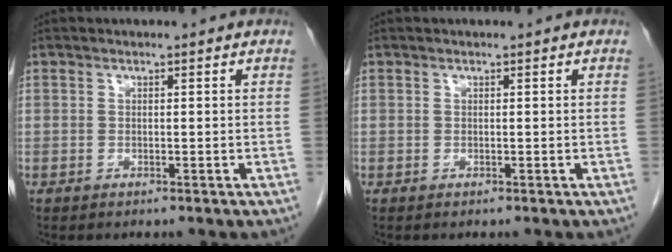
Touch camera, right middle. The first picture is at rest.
{"total": 0.0}